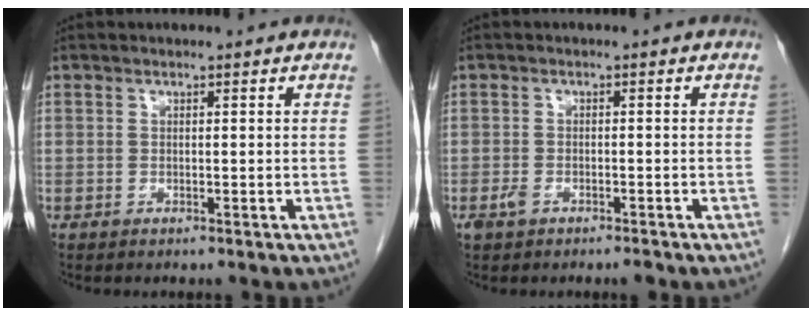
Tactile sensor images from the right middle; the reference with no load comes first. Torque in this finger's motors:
{"motor_torque": [0.03, 0.01, 0.00, 0.01]}